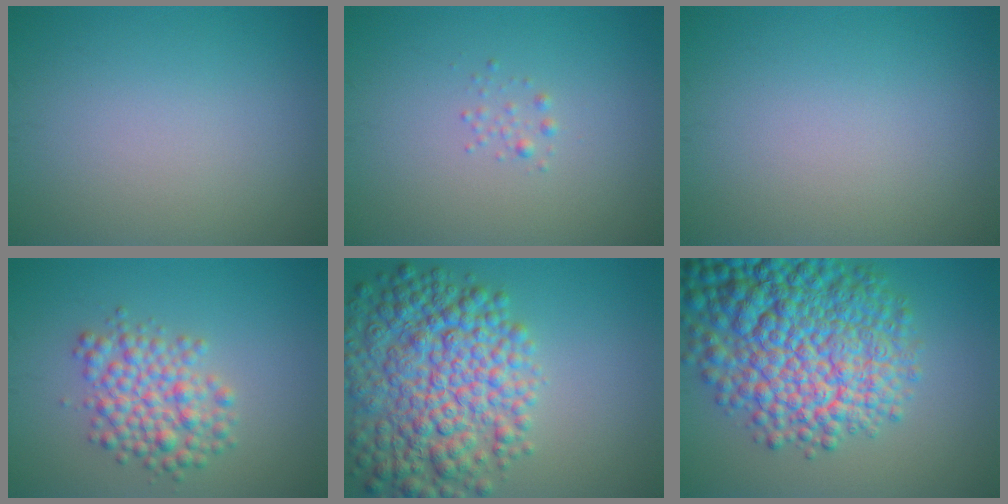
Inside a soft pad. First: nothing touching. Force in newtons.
{"total": 0.7, "press": 0.7, "slide": 0.0}
{"total": 0.0}
{"total": 4.4, "press": 4.4, "slide": 0.1}
{"total": 10.0, "press": 10.0, "slide": 0.3}
{"total": 13.4, "press": 13.4, "slide": 0.4}